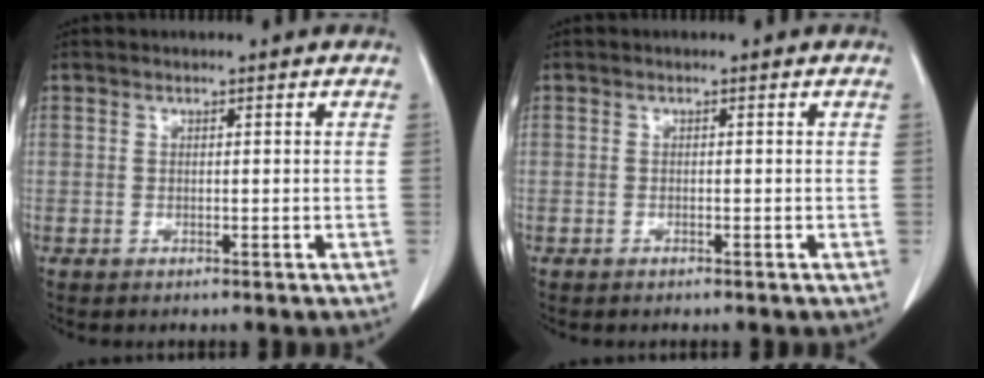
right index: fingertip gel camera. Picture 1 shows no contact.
{"total": 0.0}